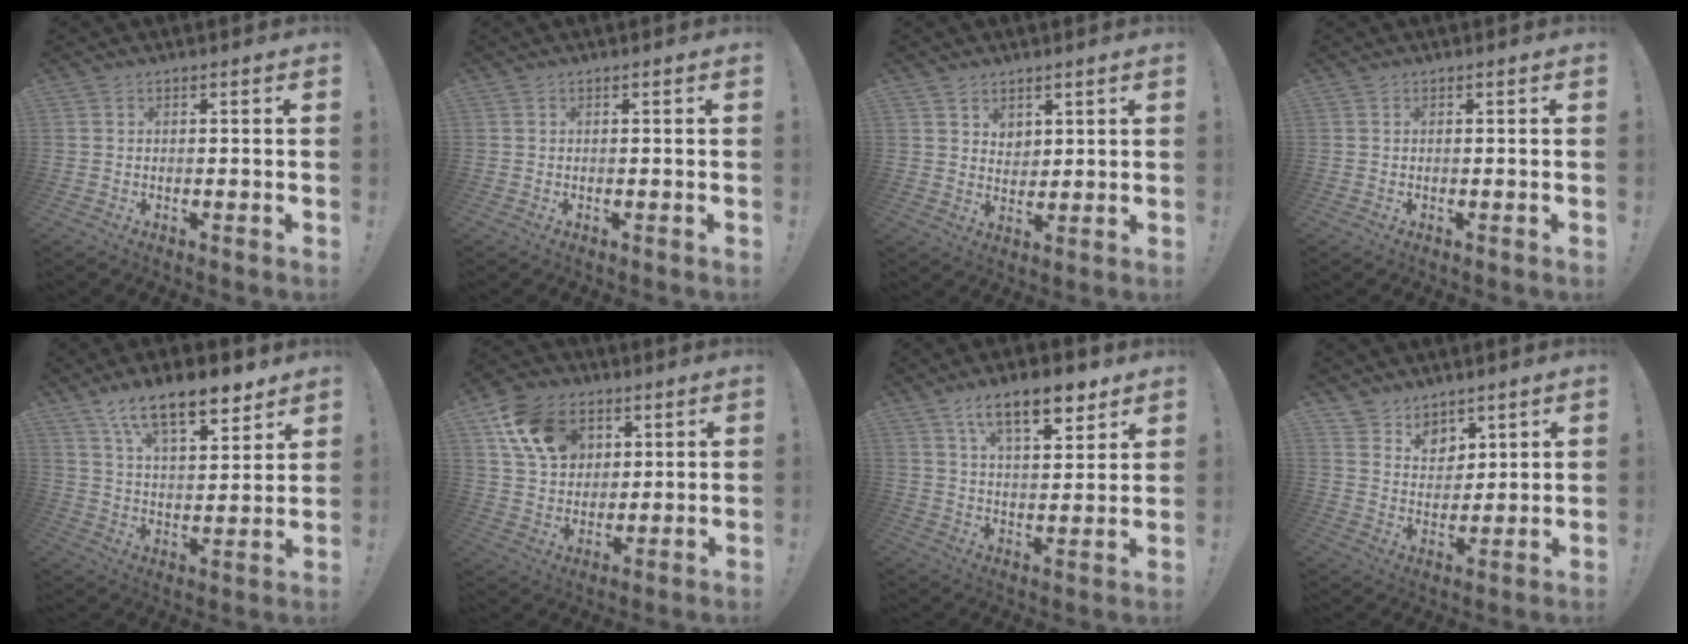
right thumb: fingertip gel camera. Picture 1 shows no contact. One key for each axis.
{"total": 0.0}
{"total": 5.0, "fx": 3.4, "fy": 3.5, "fz": 0.7, "tx": -0.001, "ty": -0.031, "tz": 0.061}
{"total": 0.0}
{"total": 14.5, "fx": 10.1, "fy": 5.5, "fz": 8.8, "tx": -0.144, "ty": -0.061, "tz": 0.177}
{"total": 16.0, "fx": 7.1, "fy": 12.0, "fz": 7.8, "tx": -0.118, "ty": -0.025, "tz": 0.142}
{"total": 12.7, "fx": 8.1, "fy": 4.7, "fz": 8.6, "tx": -0.126, "ty": -0.041, "tz": 0.137}
{"total": 8.1, "fx": 6.2, "fy": 5.1, "fz": 0.5, "tx": -0.013, "ty": -0.056, "tz": 0.123}